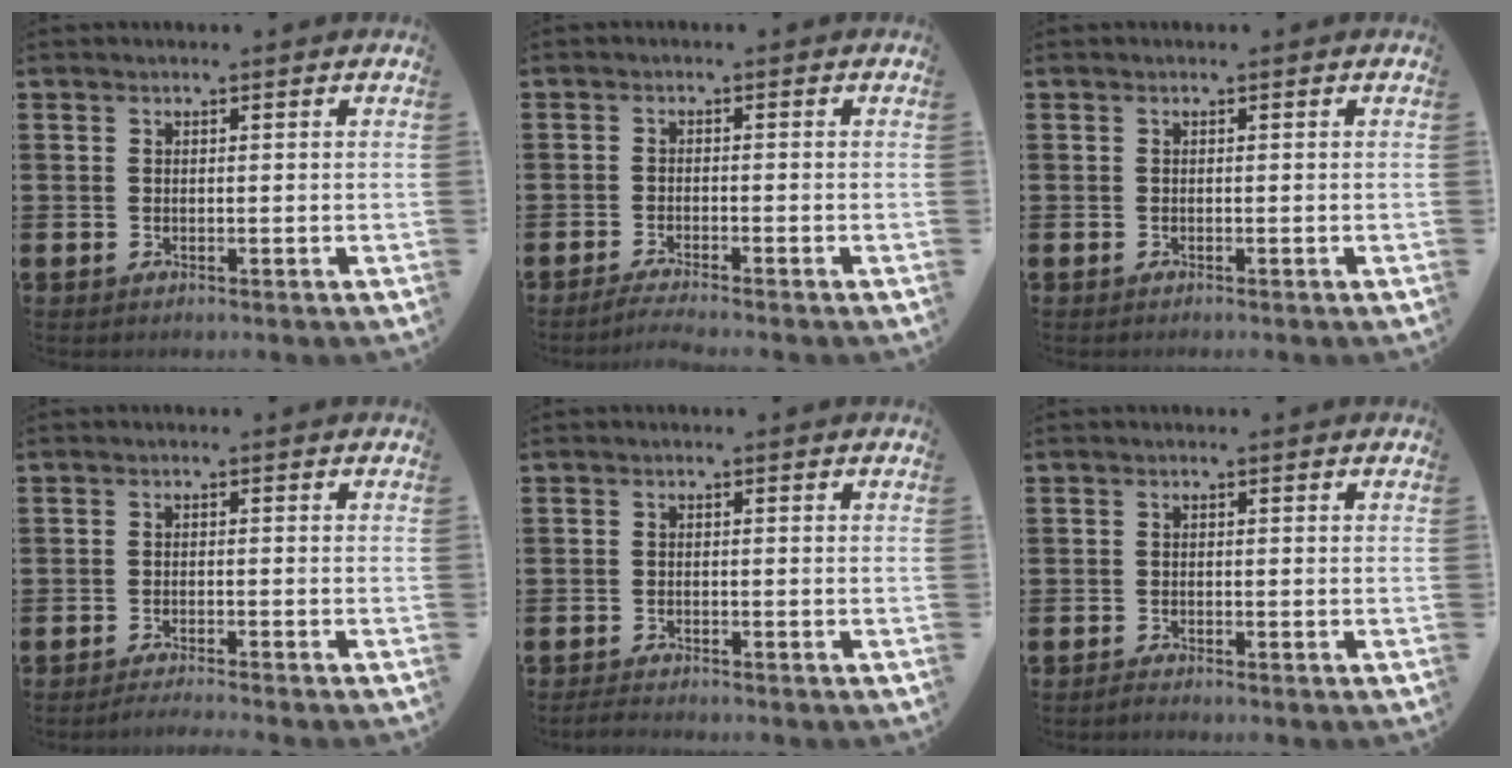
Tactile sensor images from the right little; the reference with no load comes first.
{"total": 1.7, "force": [-1.5, -0.2, 0.9], "torque": [-0.013, 0.001, -0.028]}
{"total": 0.0}
{"total": 1.3, "force": [-1.3, -0.3, 0.3], "torque": [-0.004, 0.001, -0.025]}
{"total": 1.2, "force": [-1.1, 0.1, 0.3], "torque": [-0.007, 0.001, -0.023]}
{"total": 0.7, "force": [-0.7, 0.0, 0.2], "torque": [-0.005, -0.003, -0.014]}